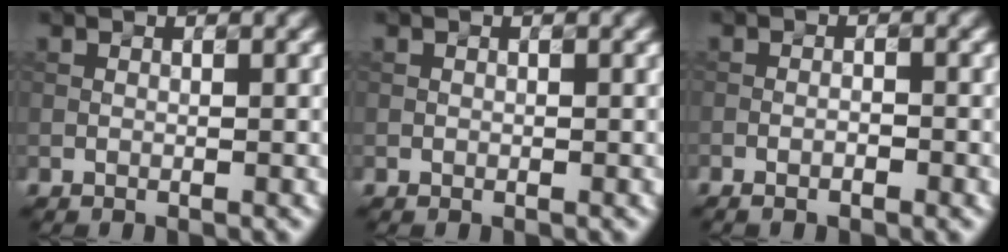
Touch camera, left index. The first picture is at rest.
{"total": 0.0}
{"total": 2.1, "force": [-0.9, 0.7, 1.7], "torque": [-0.017, 0.004, -0.016]}